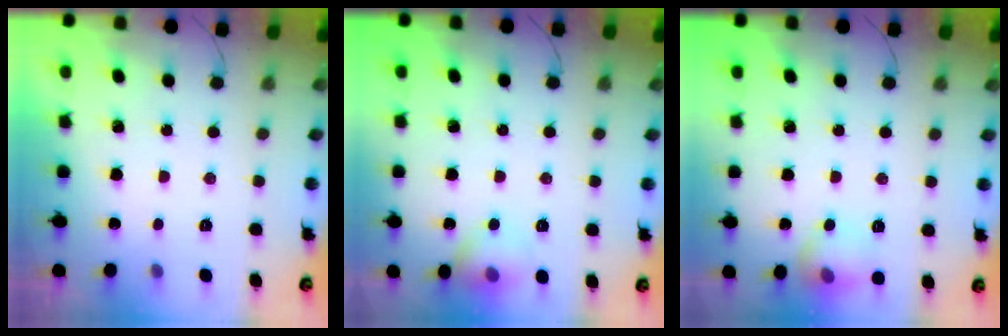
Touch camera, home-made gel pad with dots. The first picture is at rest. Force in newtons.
{"total": 8.1, "press": 8.0, "slide": 1.5}
{"total": 9.5, "press": 9.5, "slide": 0.5}